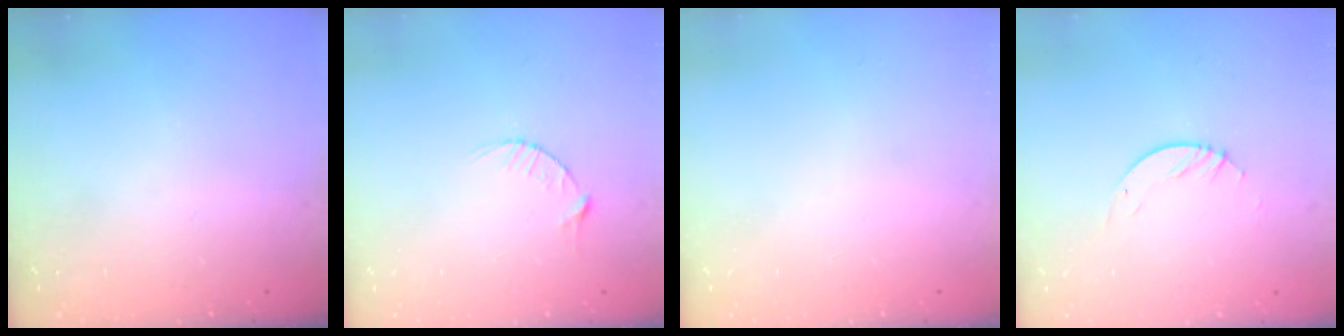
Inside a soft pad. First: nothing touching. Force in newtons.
{"total": 2.9, "press": 2.9, "slide": 0.4}
{"total": 0.0}
{"total": 4.2, "press": 4.1, "slide": 0.4}